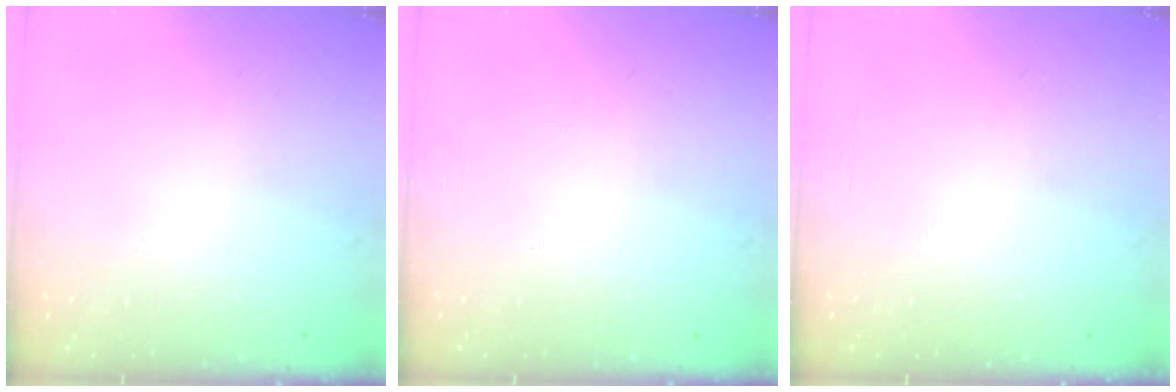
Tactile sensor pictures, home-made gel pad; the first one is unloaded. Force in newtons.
{"total": 0.0}
{"total": 0.0}